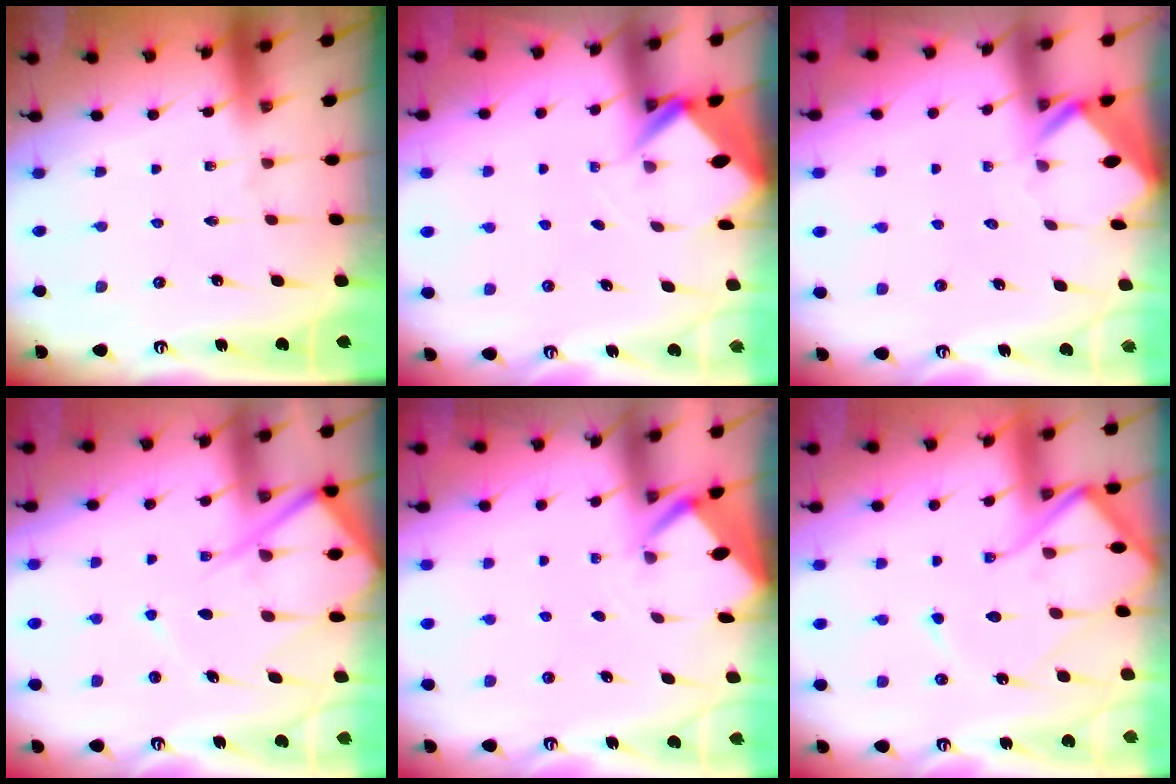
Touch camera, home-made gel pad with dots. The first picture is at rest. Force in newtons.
{"total": 2.7, "press": 2.7, "slide": 0.0}
{"total": 3.0, "press": 3.0, "slide": 0.3}
{"total": 13.2, "press": 13.2, "slide": 1.4}
{"total": 2.2, "press": 2.2, "slide": 0.2}
{"total": 14.0, "press": 13.9, "slide": 1.6}